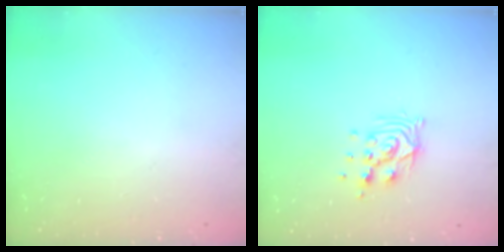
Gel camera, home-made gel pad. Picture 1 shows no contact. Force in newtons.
{"total": 9.3, "press": 9.3, "slide": 0.6}